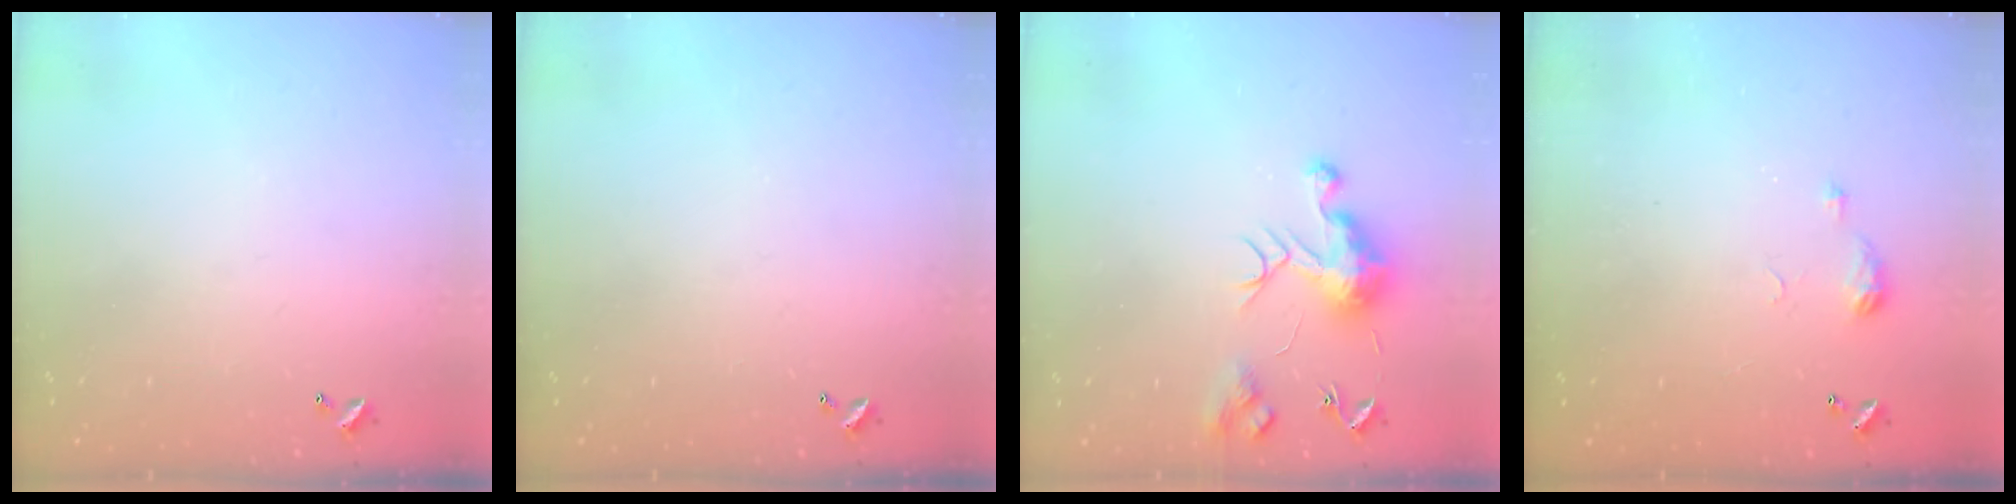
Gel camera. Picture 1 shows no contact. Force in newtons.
{"total": 0.0}
{"total": 9.6, "press": 9.5, "slide": 0.9}
{"total": 5.4, "press": 5.3, "slide": 0.8}